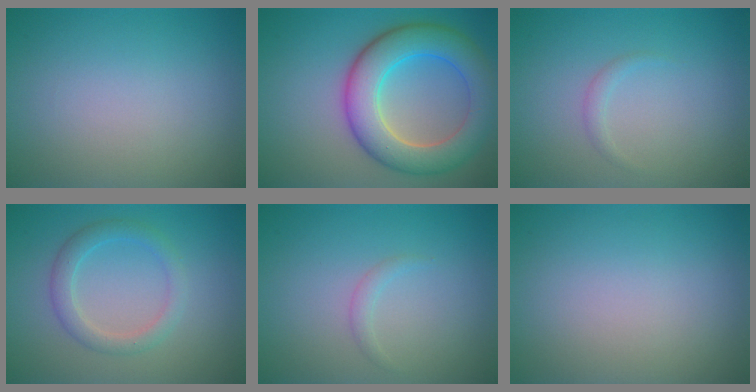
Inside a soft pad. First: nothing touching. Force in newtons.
{"total": 8.1, "press": 8.1, "slide": 0.1}
{"total": 0.8, "press": 0.8, "slide": 0.0}
{"total": 2.5, "press": 2.5, "slide": 0.1}
{"total": 0.9, "press": 0.9, "slide": 0.0}
{"total": 0.0}